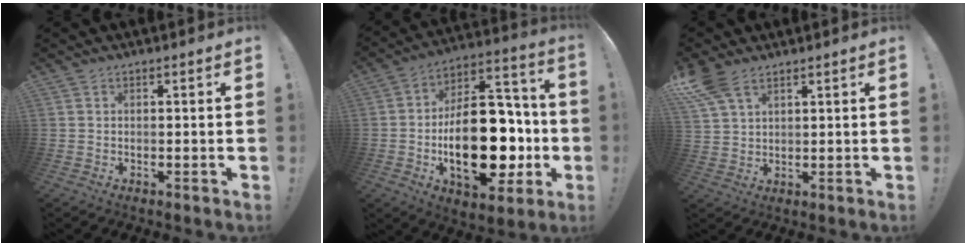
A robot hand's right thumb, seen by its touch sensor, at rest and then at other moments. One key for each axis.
{"total": 28.8, "fx": -5.6, "fy": 16.0, "fz": 23.4, "tx": -0.376, "ty": 0.038, "tz": -0.069}
{"total": 7.8, "fx": 5.1, "fy": 3.7, "fz": 4.6, "tx": -0.092, "ty": -0.013, "tz": 0.102}